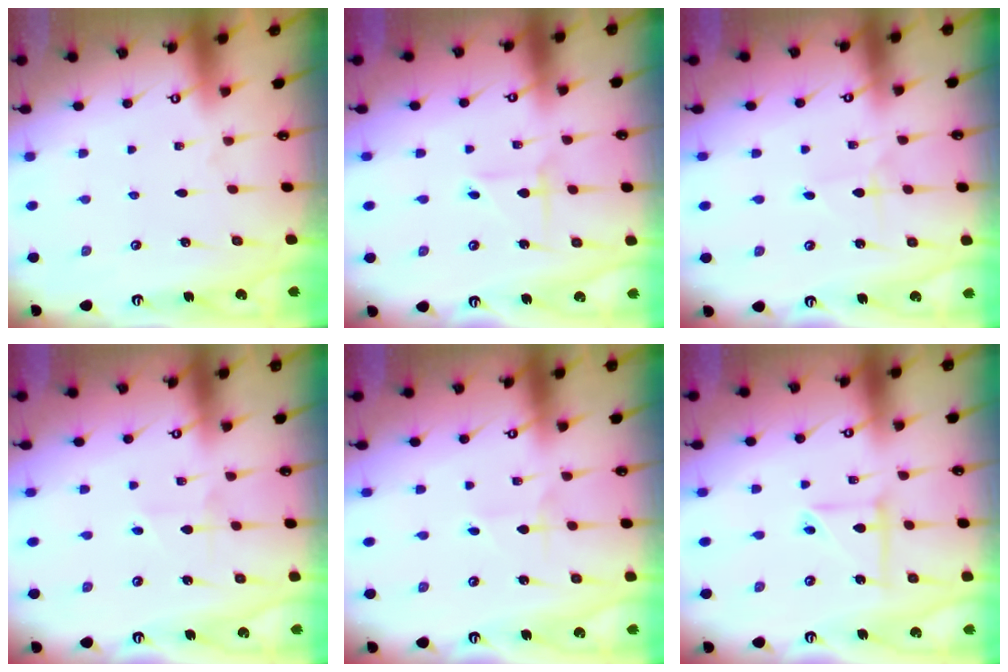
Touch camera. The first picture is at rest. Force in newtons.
{"total": 2.8, "press": 2.8, "slide": 0.3}
{"total": 1.6, "press": 1.6, "slide": 0.2}
{"total": 3.4, "press": 3.2, "slide": 1.1}
{"total": 1.4, "press": 1.4, "slide": 0.1}
{"total": 6.0, "press": 6.0, "slide": 0.5}